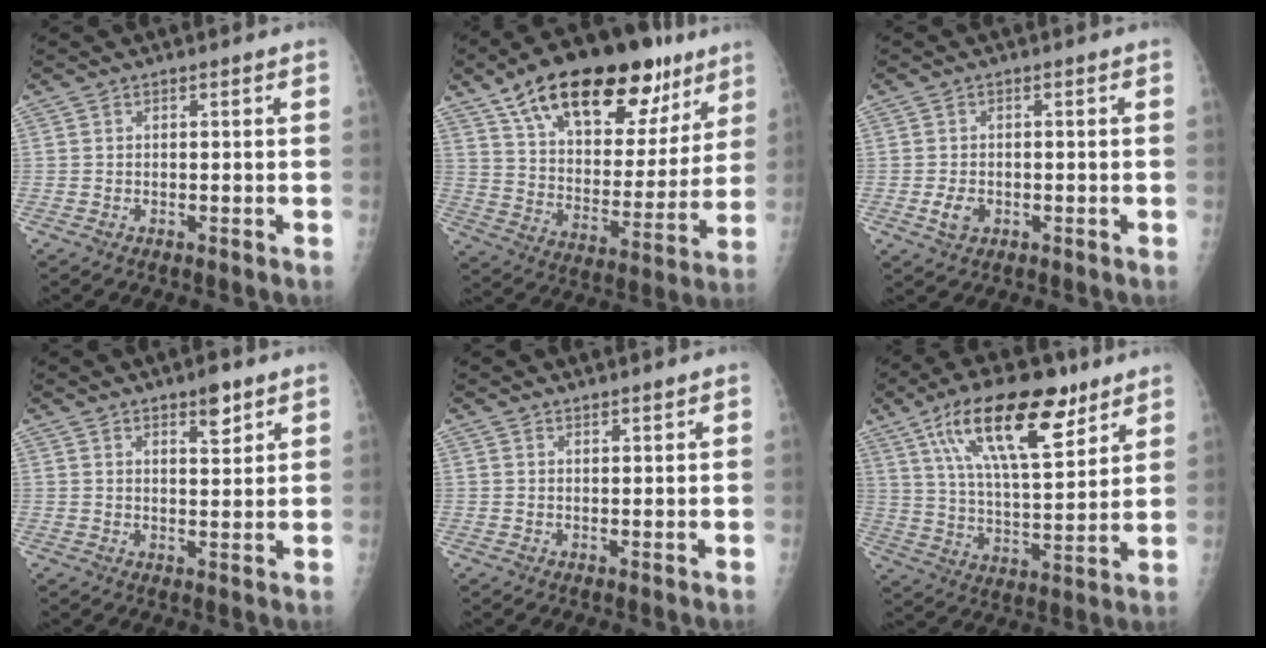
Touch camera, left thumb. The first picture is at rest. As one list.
[{"total": 28.6, "force": [17.1, 13.6, 18.5], "torque": [-0.253, -0.023, 0.270]}, {"total": 3.0, "force": [-0.8, 2.1, 1.9], "torque": [-0.031, 0.001, -0.012]}, {"total": 4.6, "force": [3.0, 1.5, 3.1], "torque": [-0.033, -0.020, 0.046]}, {"total": 1.3, "force": [1.2, 0.2, 0.4], "torque": [0.000, -0.009, 0.021]}, {"total": 19.6, "force": [11.0, 7.6, 14.3], "torque": [-0.213, -0.038, 0.193]}]